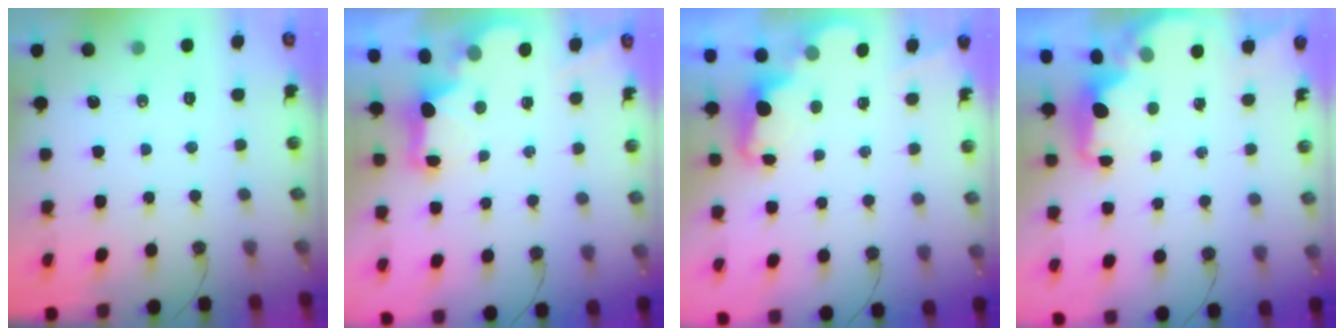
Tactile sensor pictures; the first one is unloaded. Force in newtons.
{"total": 2.5, "press": 2.3, "slide": 0.8}
{"total": 2.4, "press": 2.4, "slide": 0.5}
{"total": 2.1, "press": 2.0, "slide": 0.7}